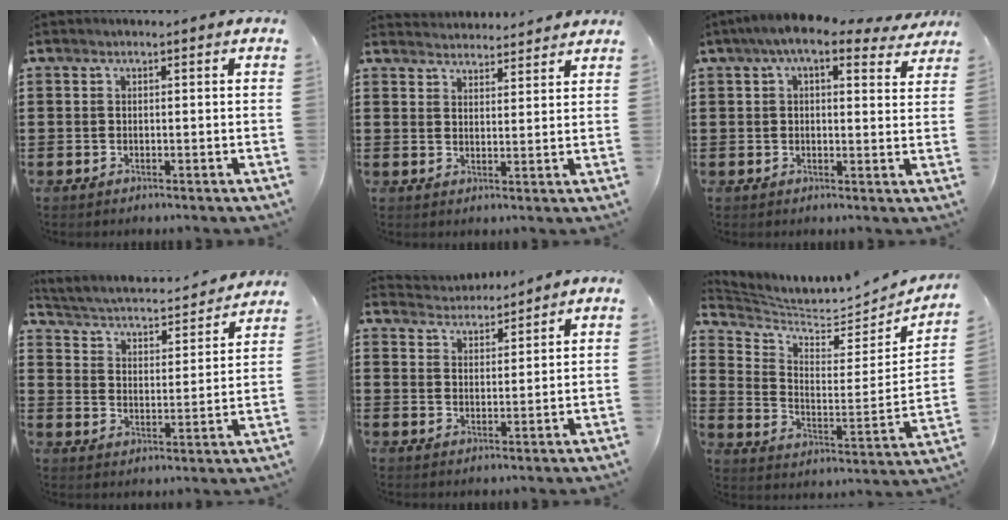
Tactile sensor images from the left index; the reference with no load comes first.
{"total": 3.2, "force": [3.2, 0.1, -0.4], "torque": [-0.002, -0.013, 0.059]}
{"total": 6.8, "force": [4.9, 1.5, 4.5], "torque": [-0.090, -0.006, 0.086]}
{"total": 2.6, "force": [2.4, 0.4, 0.8], "torque": [-0.035, -0.027, 0.030]}
{"total": 3.1, "force": [3.0, 0.4, -0.3], "torque": [-0.006, -0.012, 0.056]}
{"total": 3.5, "force": [3.3, 0.4, 1.0], "torque": [-0.045, -0.044, 0.048]}